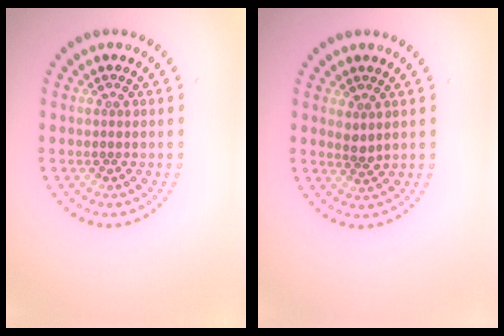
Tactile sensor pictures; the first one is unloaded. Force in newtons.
{"total": 1.1, "press": 1.0, "slide": 0.5}